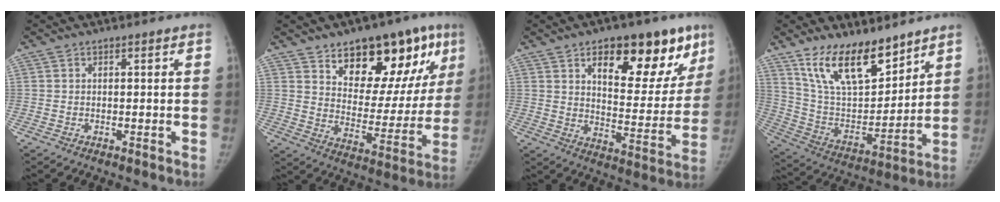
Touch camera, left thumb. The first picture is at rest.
{"total": 21.6, "force": [11.9, 10.9, 14.3], "torque": [-0.136, -0.049, 0.179]}
{"total": 20.3, "force": [11.2, 9.7, 14.0], "torque": [-0.126, -0.045, 0.162]}
{"total": 17.8, "force": [12.6, 7.7, 9.9], "torque": [-0.128, -0.075, 0.241]}